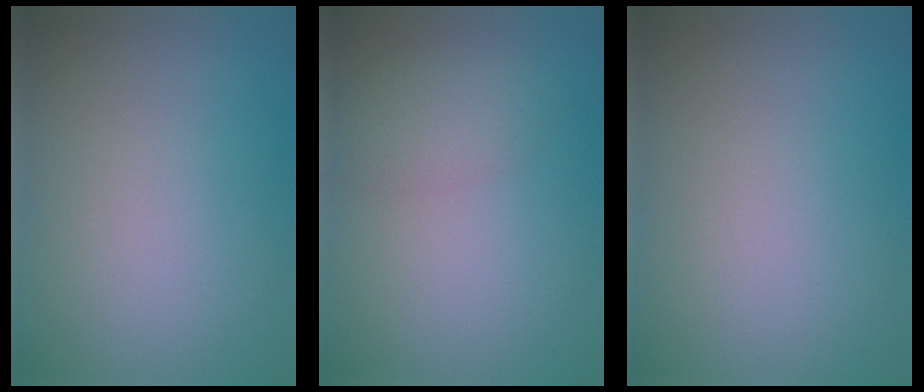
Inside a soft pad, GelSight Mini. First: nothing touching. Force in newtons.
{"total": 2.3, "press": 2.3, "slide": 0.1}
{"total": 0.0}